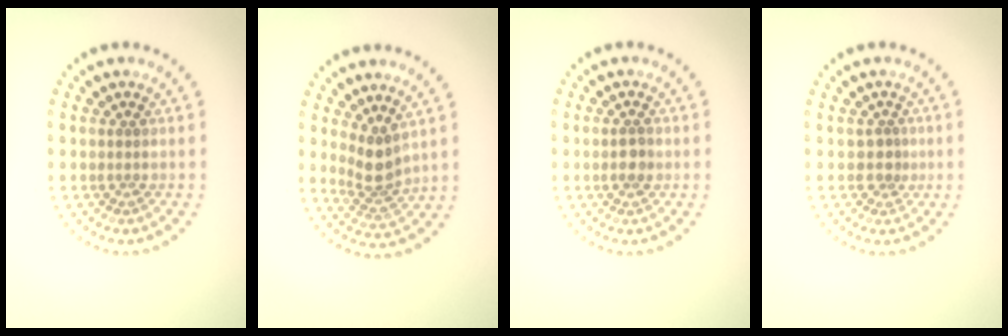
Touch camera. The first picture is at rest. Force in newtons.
{"total": 2.9, "press": 2.2, "slide": 1.9}
{"total": 1.4, "press": 1.4, "slide": 0.1}
{"total": 1.3, "press": 0.8, "slide": 0.9}